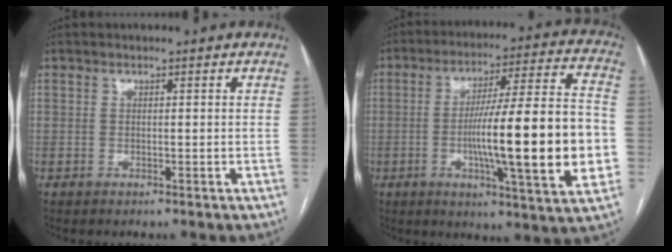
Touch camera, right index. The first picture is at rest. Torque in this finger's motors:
{"motor_torque": [2.14, 0.00, 1.05, 0.21]}